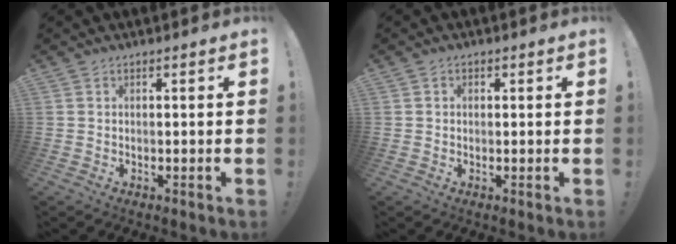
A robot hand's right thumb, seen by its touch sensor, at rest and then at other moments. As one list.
[{"total": 0.9, "force": [0.3, 0.8, 0.3], "torque": [0.003, -0.001, 0.003]}]